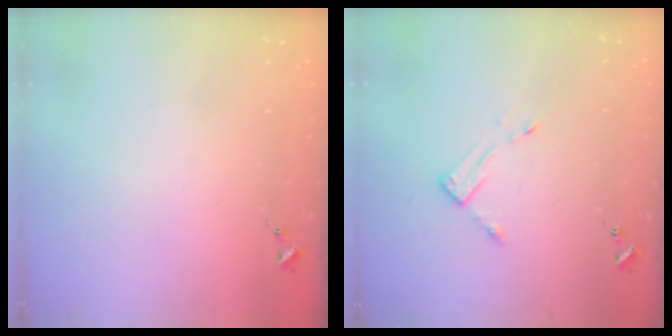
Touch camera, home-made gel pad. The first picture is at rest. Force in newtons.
{"total": 3.0, "press": 3.0, "slide": 0.3}